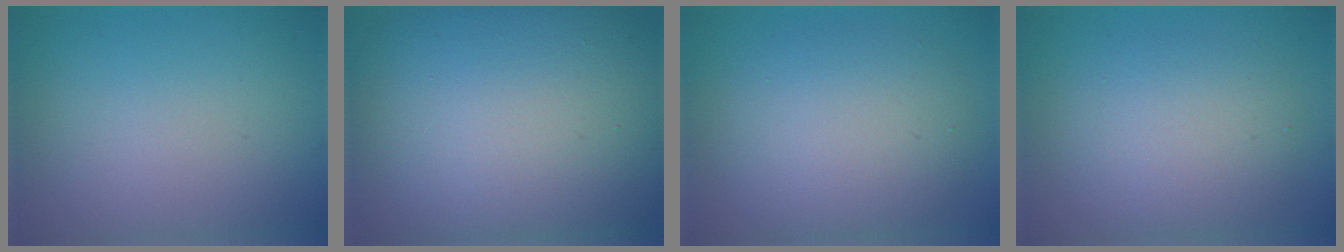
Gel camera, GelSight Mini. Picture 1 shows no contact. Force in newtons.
{"total": 19.2, "press": 19.1, "slide": 0.9}
{"total": 6.1, "press": 6.1, "slide": 0.2}
{"total": 4.4, "press": 4.4, "slide": 0.2}